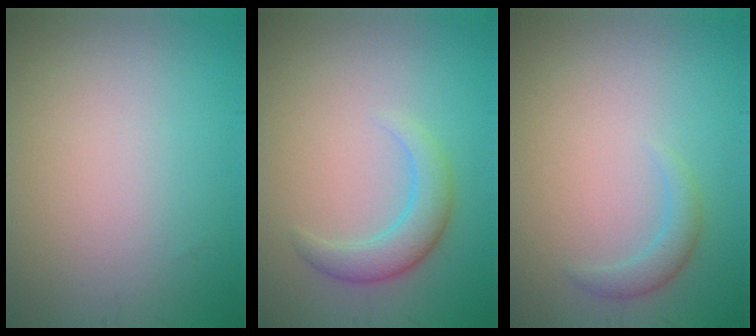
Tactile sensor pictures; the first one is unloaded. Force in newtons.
{"total": 2.9, "press": 2.9, "slide": 0.1}
{"total": 1.5, "press": 1.5, "slide": 0.1}